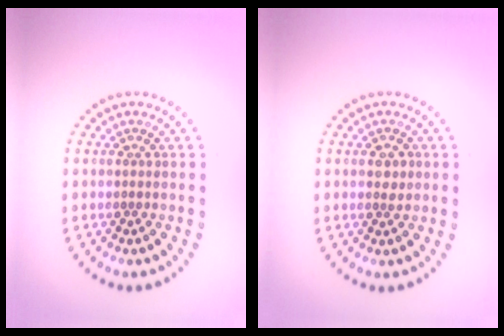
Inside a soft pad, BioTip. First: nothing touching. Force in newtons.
{"total": 1.3, "press": 1.3, "slide": 0.1}